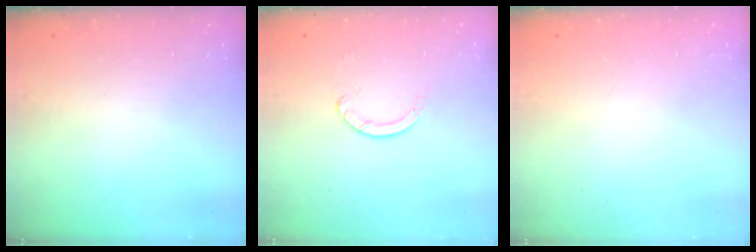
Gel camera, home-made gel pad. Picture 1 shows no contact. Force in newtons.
{"total": 2.4, "press": 2.4, "slide": 0.2}
{"total": 2.4, "press": 2.4, "slide": 0.2}